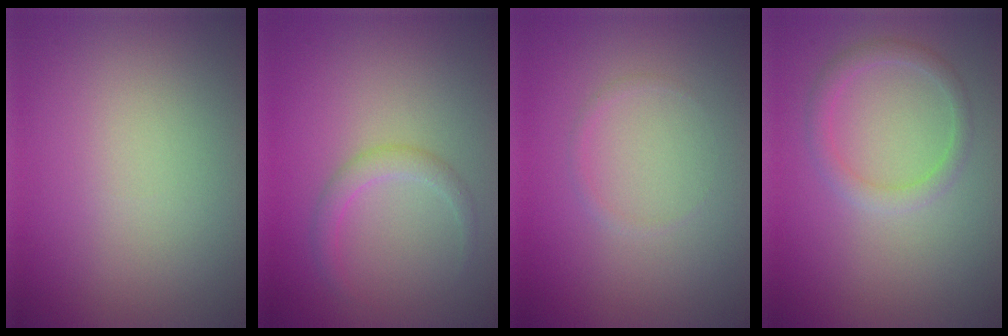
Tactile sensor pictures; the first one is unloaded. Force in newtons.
{"total": 1.7, "press": 1.7, "slide": 0.1}
{"total": 0.5, "press": 0.5, "slide": 0.0}
{"total": 1.9, "press": 1.9, "slide": 0.1}